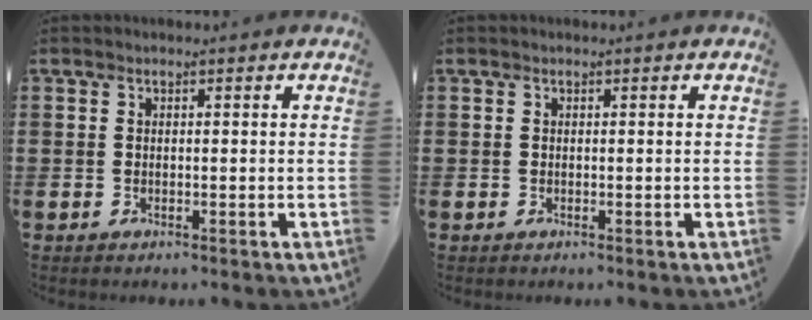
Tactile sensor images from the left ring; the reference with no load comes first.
{"total": 0.0}